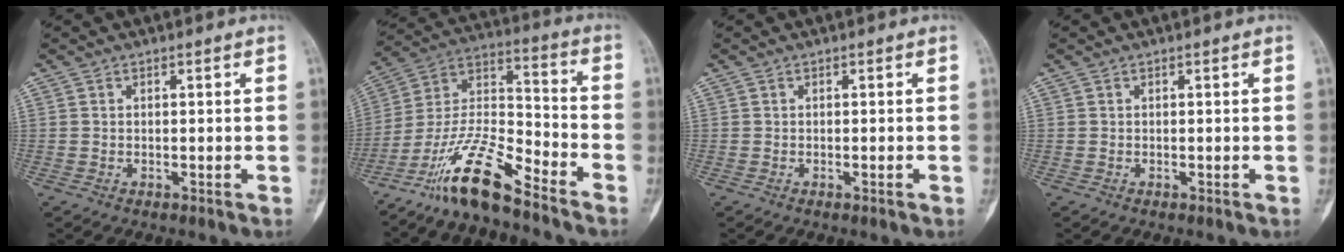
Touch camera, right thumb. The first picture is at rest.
{"total": 15.2, "force": [-11.6, 3.1, 9.3], "torque": [-0.183, 0.081, -0.223]}
{"total": 0.6, "force": [-0.3, 0.0, 0.5], "torque": [-0.011, -0.001, -0.002]}
{"total": 0.0}